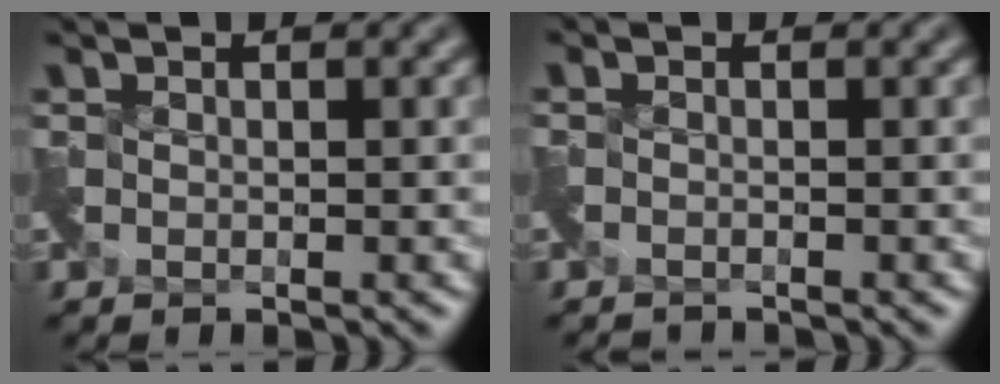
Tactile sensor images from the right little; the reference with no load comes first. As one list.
[{"total": 1.9, "force": [-1.8, -0.2, -0.7], "torque": [0.011, -0.020, -0.035]}]